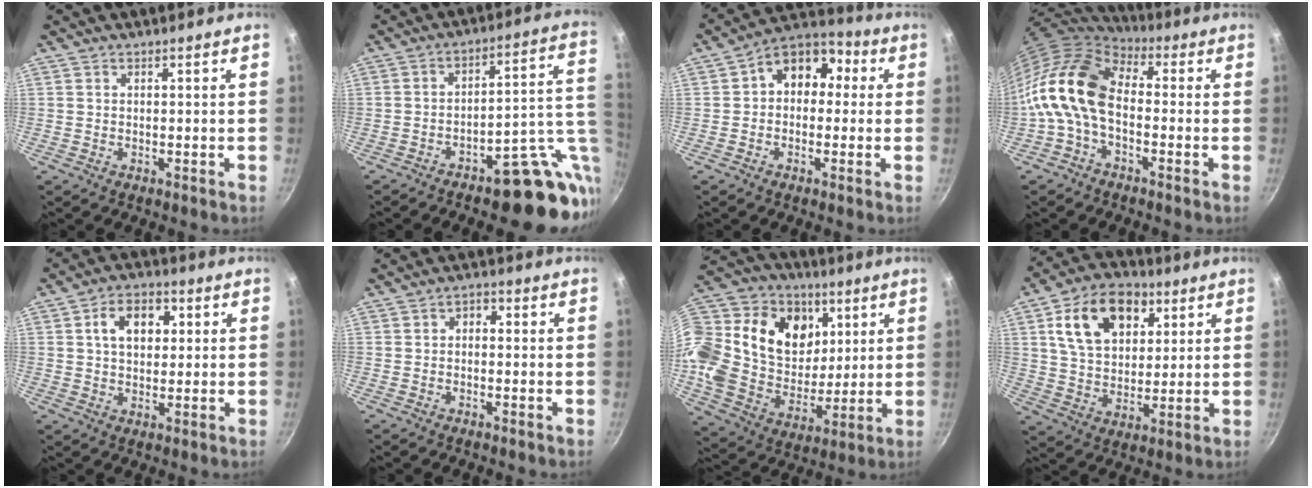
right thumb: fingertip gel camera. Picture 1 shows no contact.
{"total": 18.4, "force": [-7.1, 7.9, 15.0], "torque": [-0.124, 0.041, -0.092]}
{"total": 10.8, "force": [1.3, 8.2, 6.8], "torque": [-0.058, 0.032, -0.004]}
{"total": 13.9, "force": [-1.8, 8.4, 10.9], "torque": [-0.195, 0.032, -0.054]}
{"total": 8.4, "force": [2.1, 5.8, 5.6], "torque": [-0.064, 0.008, 0.025]}
{"total": 2.2, "force": [-0.2, 1.6, 1.4], "torque": [-0.019, 0.010, -0.009]}
{"total": 31.8, "force": [10.5, 23.5, 18.6], "torque": [-0.370, 0.001, 0.185]}
{"total": 16.5, "force": [6.2, 11.1, 10.5], "torque": [-0.149, -0.004, 0.100]}